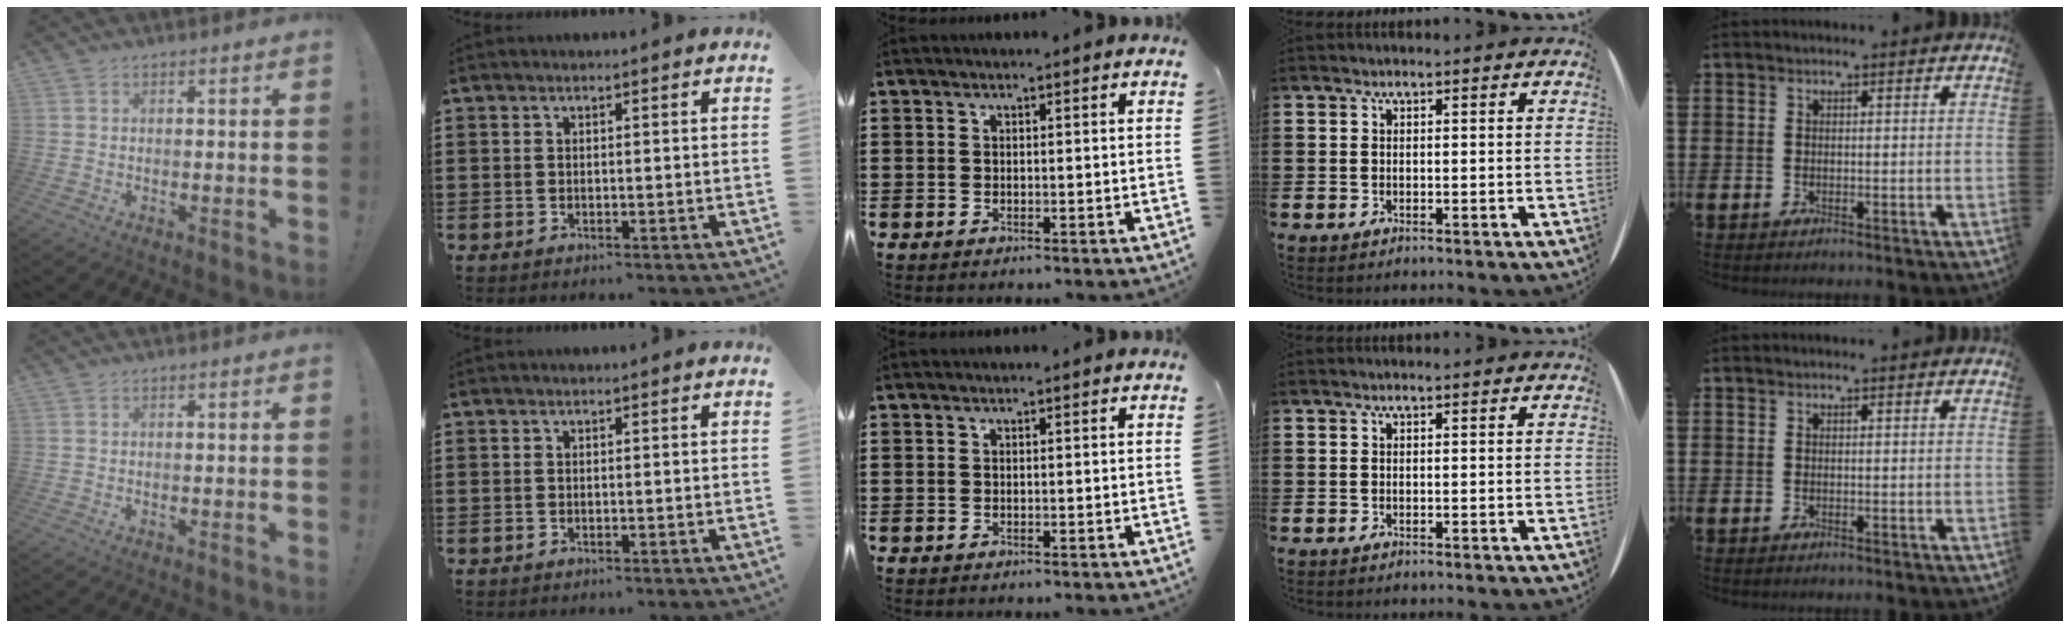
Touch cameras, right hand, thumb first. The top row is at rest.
{}